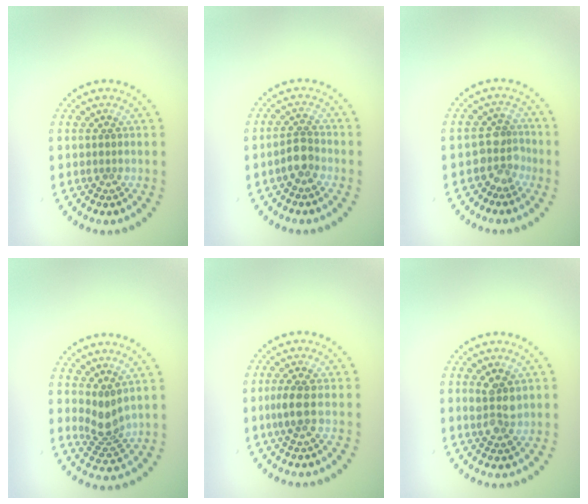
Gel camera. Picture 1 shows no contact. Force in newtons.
{"total": 2.0, "press": 1.7, "slide": 1.0}
{"total": 2.5, "press": 1.9, "slide": 1.5}
{"total": 2.6, "press": 1.9, "slide": 1.8}
{"total": 1.7, "press": 1.5, "slide": 0.8}
{"total": 2.8, "press": 2.7, "slide": 0.9}